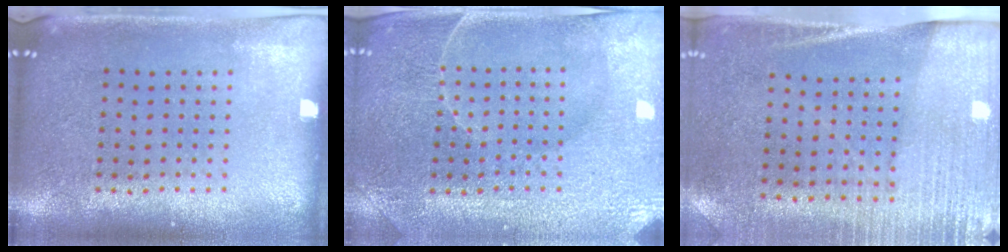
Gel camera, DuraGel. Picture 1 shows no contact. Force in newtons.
{"total": 3.5, "press": 3.5, "slide": 0.6}
{"total": 2.7, "press": 2.4, "slide": 1.2}